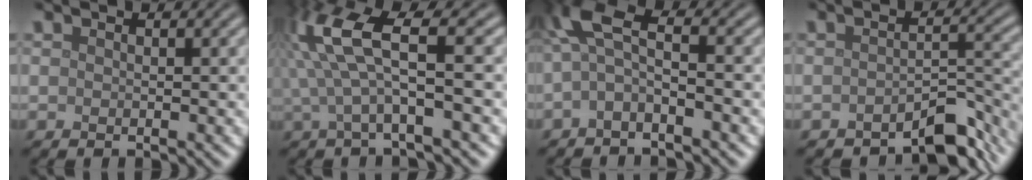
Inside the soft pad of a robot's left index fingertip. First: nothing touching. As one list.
[{"total": 6.6, "force": [1.5, 1.4, 6.3], "torque": [-0.145, 0.011, 0.028]}, {"total": 4.2, "force": [-0.5, 1.4, 3.9], "torque": [-0.081, 0.016, -0.025]}, {"total": 4.3, "force": [-3.3, 1.3, 2.4], "torque": [-0.026, 0.003, -0.051]}]